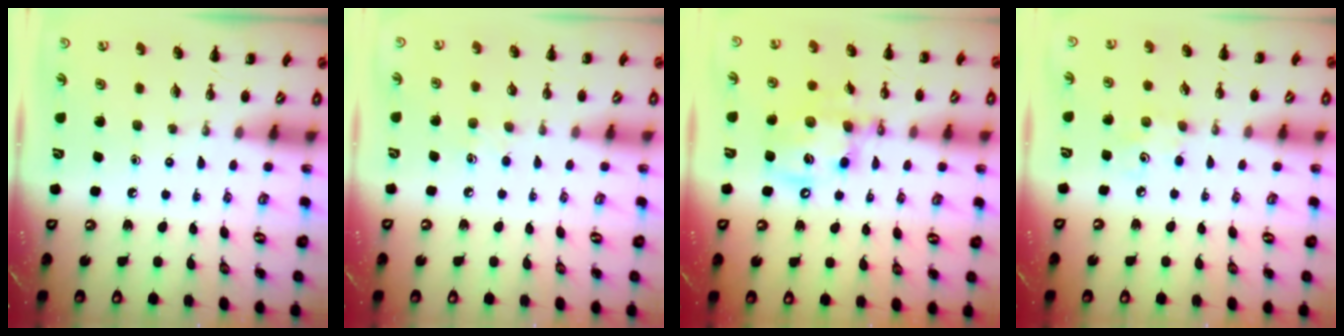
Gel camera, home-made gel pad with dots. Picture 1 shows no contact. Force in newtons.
{"total": 4.4, "press": 4.2, "slide": 1.2}
{"total": 14.3, "press": 14.0, "slide": 3.2}
{"total": 3.4, "press": 3.3, "slide": 0.9}